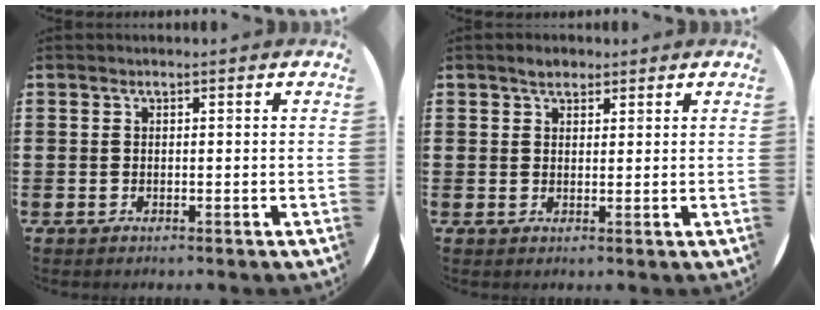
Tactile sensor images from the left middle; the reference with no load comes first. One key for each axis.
{"total": 1.9, "fx": 1.6, "fy": 0.8, "fz": 0.5, "tx": -0.004, "ty": -0.001, "tz": 0.029}